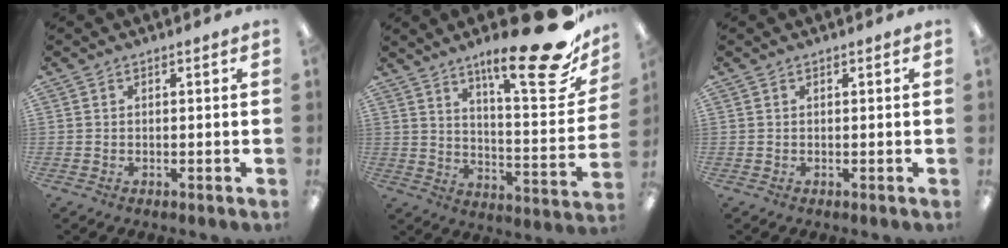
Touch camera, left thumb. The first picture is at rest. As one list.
[{"total": 22.3, "force": [15.3, 5.0, 15.3], "torque": [-0.228, -0.106, 0.241]}, {"total": 0.0}]